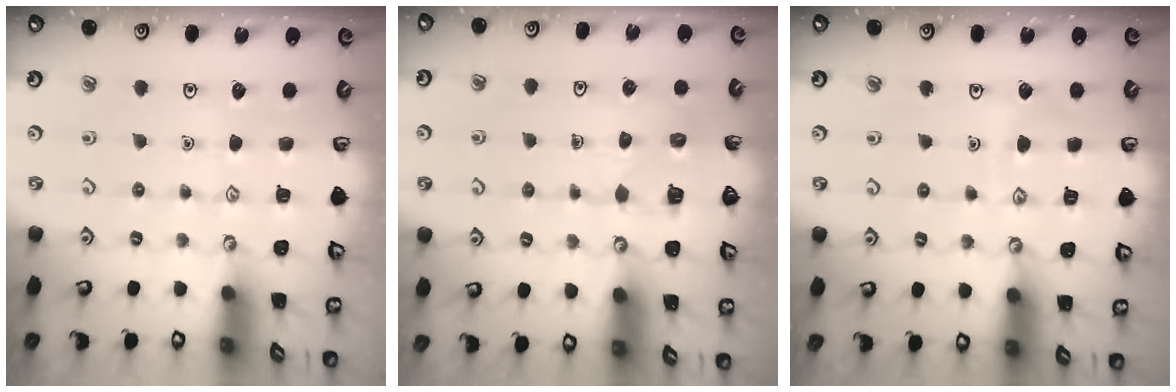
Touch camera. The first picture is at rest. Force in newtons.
{"total": 2.5, "press": 2.5, "slide": 0.1}
{"total": 5.8, "press": 5.8, "slide": 0.6}